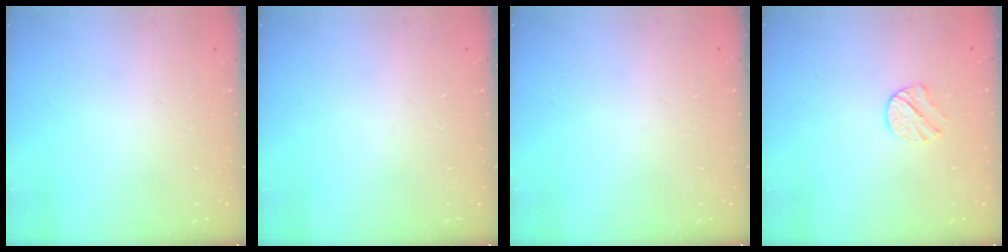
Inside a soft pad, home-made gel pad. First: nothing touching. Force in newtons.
{"total": 0.0}
{"total": 0.0}
{"total": 5.9, "press": 5.9, "slide": 0.8}